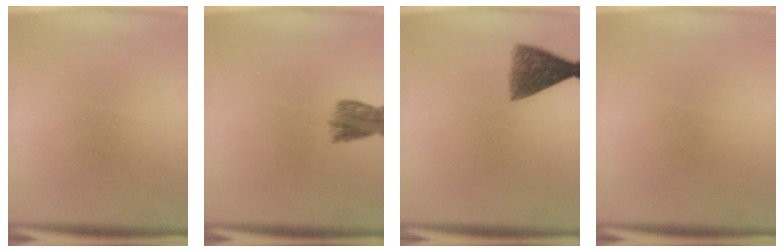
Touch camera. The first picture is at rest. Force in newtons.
{"total": 4.8}
{"total": 6.3}
{"total": 0.0}